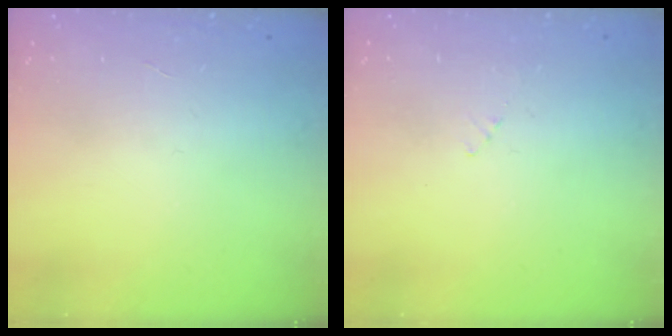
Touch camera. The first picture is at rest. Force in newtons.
{"total": 2.3, "press": 2.3, "slide": 0.2}